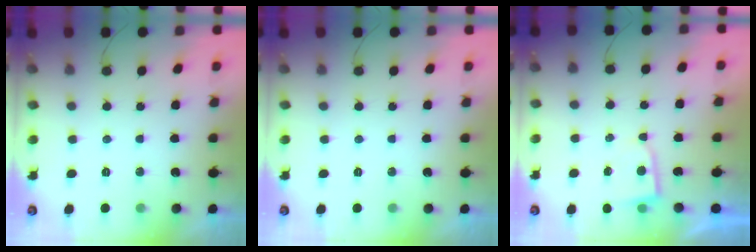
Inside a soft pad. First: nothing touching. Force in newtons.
{"total": 0.0}
{"total": 3.2, "press": 3.2, "slide": 0.2}